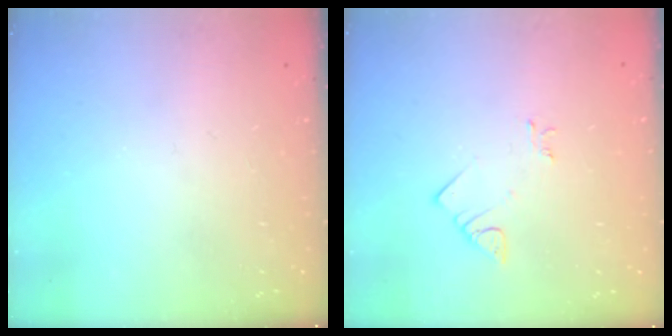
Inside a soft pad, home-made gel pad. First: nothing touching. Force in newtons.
{"total": 2.9, "press": 2.9, "slide": 0.3}